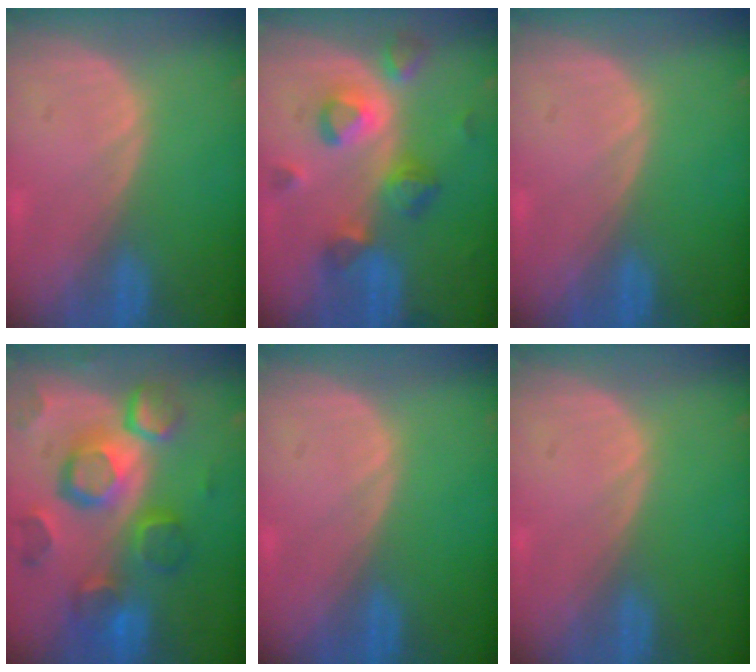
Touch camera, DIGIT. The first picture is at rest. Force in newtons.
{"total": 8.0, "press": 7.7, "slide": 2.1}
{"total": 0.0}
{"total": 12.5, "press": 10.8, "slide": 6.2}
{"total": 0.0}
{"total": 0.0}